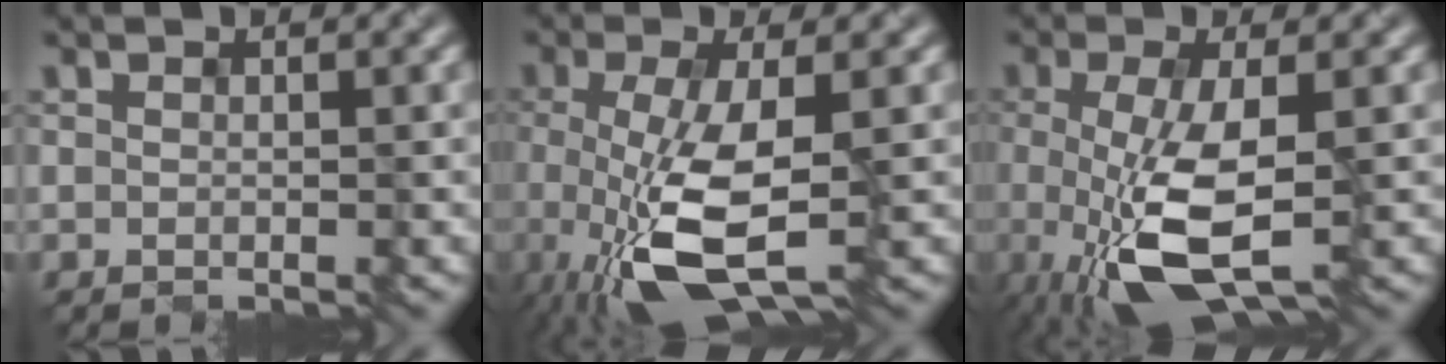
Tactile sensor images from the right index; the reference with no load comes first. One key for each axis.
{"total": 7.8, "fx": -2.6, "fy": 2.5, "fz": 6.9, "tx": -0.160, "ty": -0.015, "tz": -0.047}
{"total": 7.0, "fx": -2.1, "fy": 2.2, "fz": 6.2, "tx": -0.145, "ty": -0.010, "tz": -0.035}